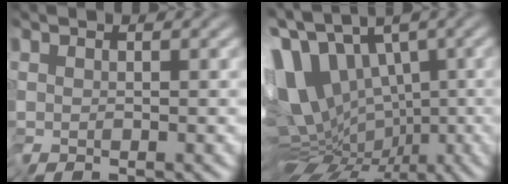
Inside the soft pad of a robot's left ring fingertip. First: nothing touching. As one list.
[{"total": 14.9, "force": [-0.1, 10.0, 11.1], "torque": [-0.174, 0.008, 0.030]}]